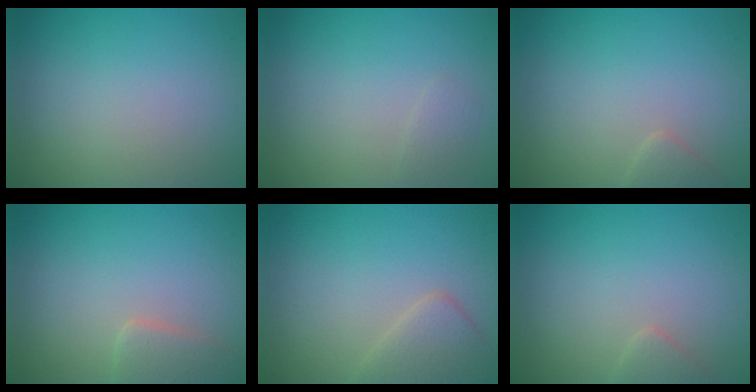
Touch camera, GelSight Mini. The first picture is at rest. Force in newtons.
{"total": 0.7, "press": 0.7, "slide": 0.1}
{"total": 1.0, "press": 1.0, "slide": 0.1}
{"total": 2.4, "press": 2.4, "slide": 0.1}
{"total": 2.7, "press": 2.7, "slide": 0.1}
{"total": 1.2, "press": 1.2, "slide": 0.1}